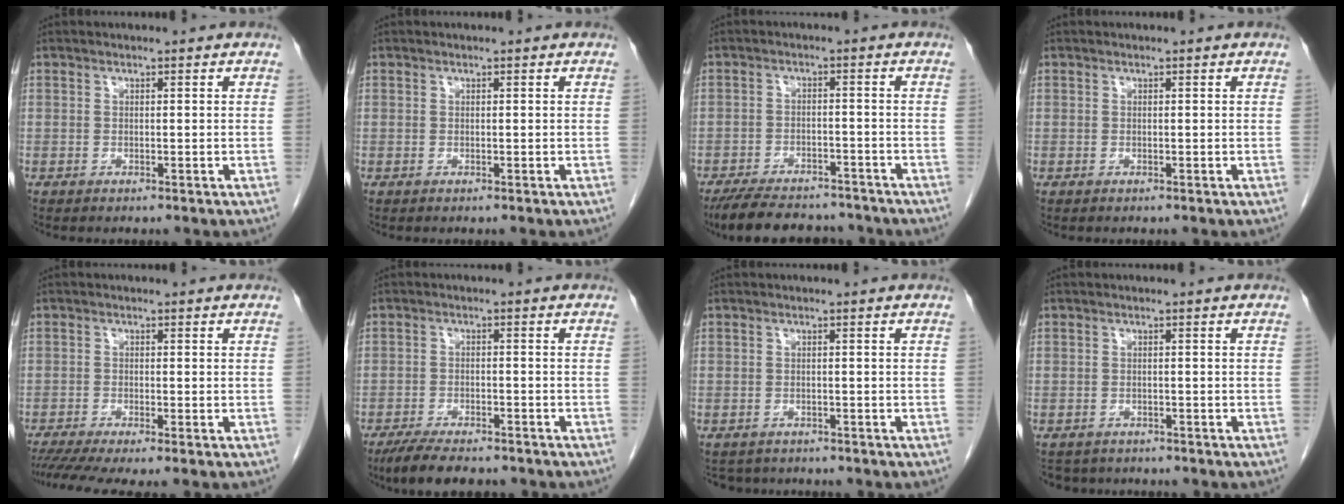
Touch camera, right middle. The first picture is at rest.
{"total": 0.0}
{"total": 12.8, "force": [-11.2, 3.9, 4.7], "torque": [-0.081, 0.002, -0.161]}
{"total": 0.0}
{"total": 6.2, "force": [-4.9, 0.1, 3.9], "torque": [-0.062, -0.011, -0.082]}
{"total": 8.3, "force": [-6.9, 2.2, 4.1], "torque": [-0.067, -0.013, -0.110]}
{"total": 3.3, "force": [-3.0, 1.4, 0.0], "torque": [0.001, -0.002, -0.043]}
{"total": 4.1, "force": [-3.7, 1.8, 0.2], "torque": [0.001, -0.001, -0.052]}